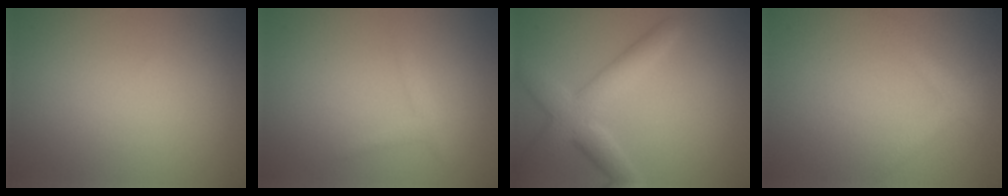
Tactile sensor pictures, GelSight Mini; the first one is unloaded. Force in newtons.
{"total": 1.2, "press": 1.1, "slide": 0.1}
{"total": 4.9, "press": 4.9, "slide": 0.3}
{"total": 2.3, "press": 2.3, "slide": 0.1}